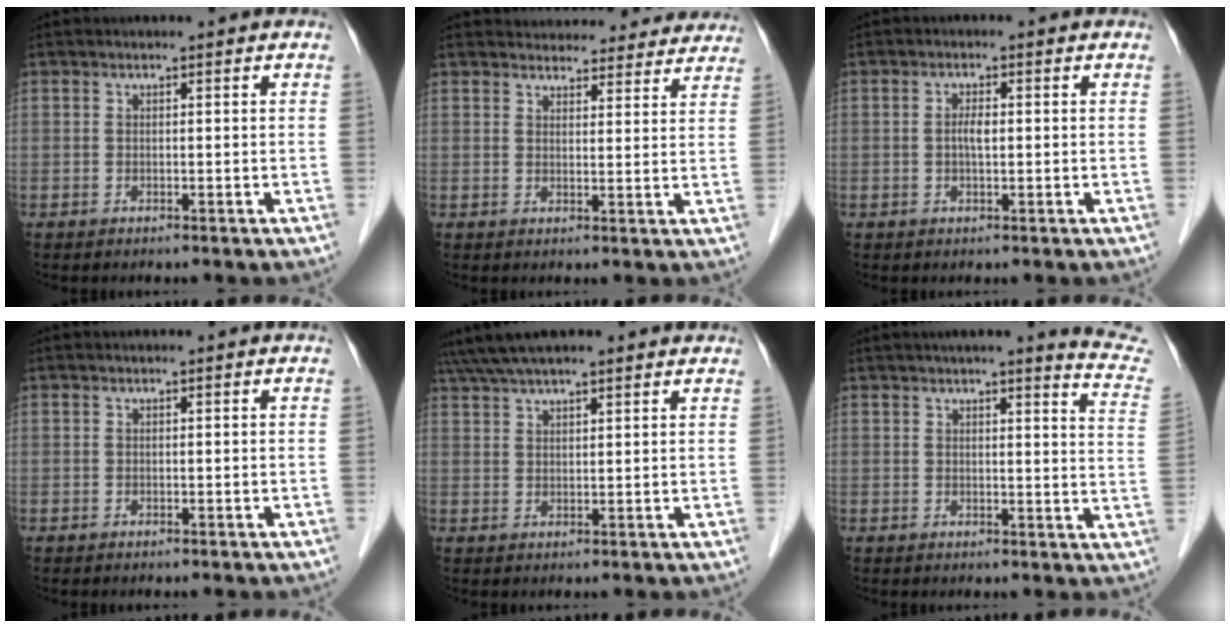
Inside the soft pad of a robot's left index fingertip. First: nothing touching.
{"total": 16.4, "force": [15.5, 4.5, 2.9], "torque": [-0.016, 0.007, 0.174]}
{"total": 2.0, "force": [-0.3, 0.6, 1.9], "torque": [-0.039, -0.005, -0.004]}
{"total": 0.0}
{"total": 10.9, "force": [9.3, 1.8, 5.2], "torque": [-0.093, 0.051, 0.141]}
{"total": 10.8, "force": [9.9, -0.5, 4.3], "torque": [-0.041, -0.052, 0.084]}